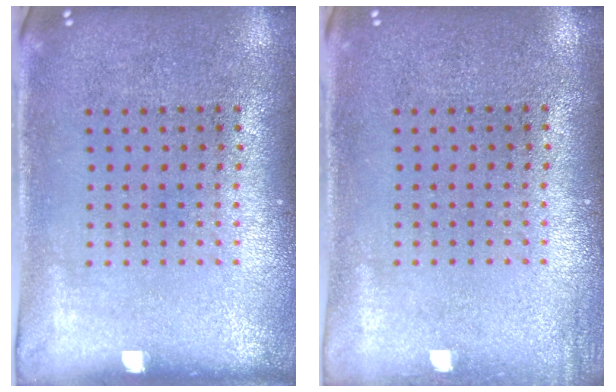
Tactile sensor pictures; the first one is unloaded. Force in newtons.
{"total": 0.8, "press": 0.7, "slide": 0.1}